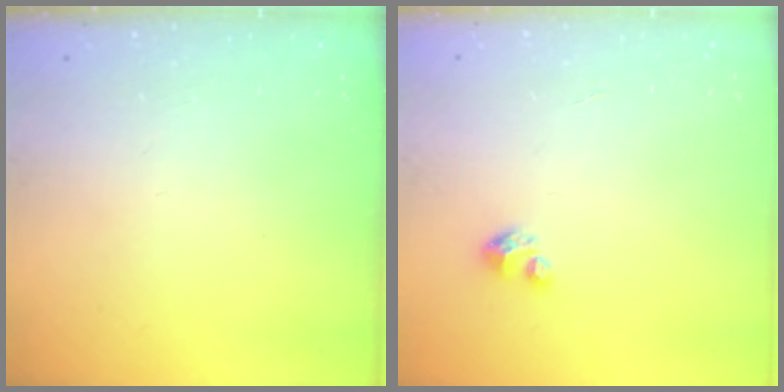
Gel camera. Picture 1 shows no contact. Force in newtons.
{"total": 1.7, "press": 1.7, "slide": 0.1}